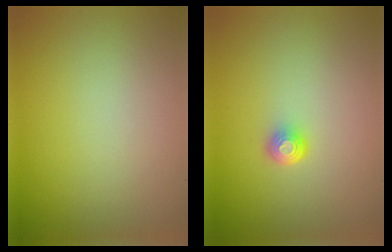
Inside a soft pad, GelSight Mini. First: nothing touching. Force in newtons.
{"total": 1.6, "press": 1.2, "slide": 1.0}